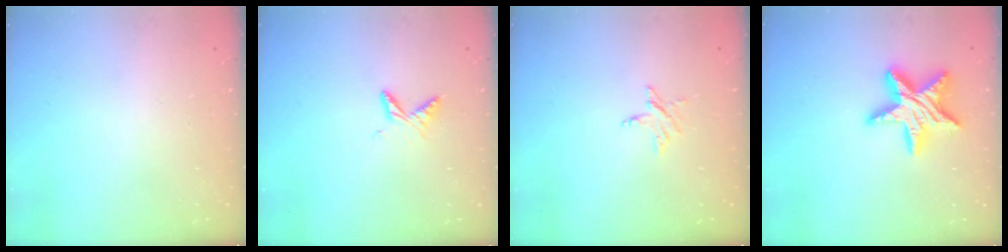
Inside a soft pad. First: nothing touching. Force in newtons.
{"total": 5.8, "press": 5.7, "slide": 0.7}
{"total": 3.4, "press": 3.4, "slide": 0.3}
{"total": 16.1, "press": 16.1, "slide": 0.9}